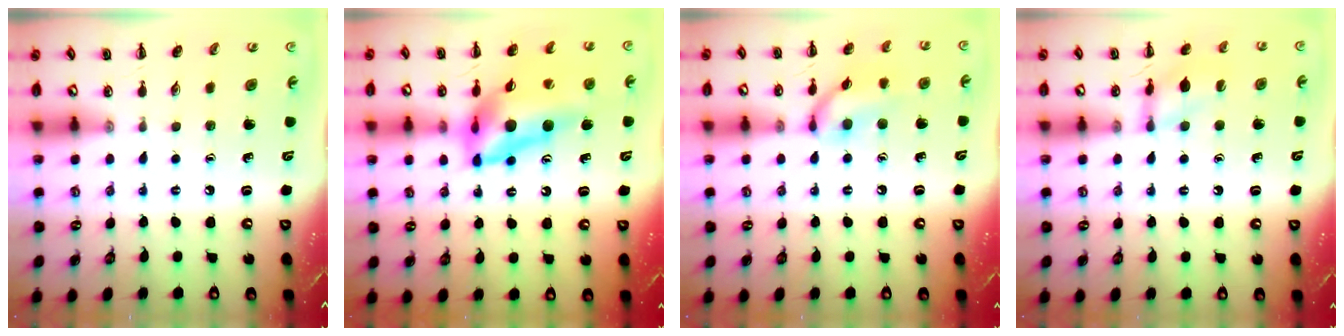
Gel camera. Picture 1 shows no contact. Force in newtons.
{"total": 15.8, "press": 15.0, "slide": 4.9}
{"total": 12.3, "press": 12.3, "slide": 0.8}
{"total": 11.2, "press": 11.2, "slide": 0.8}